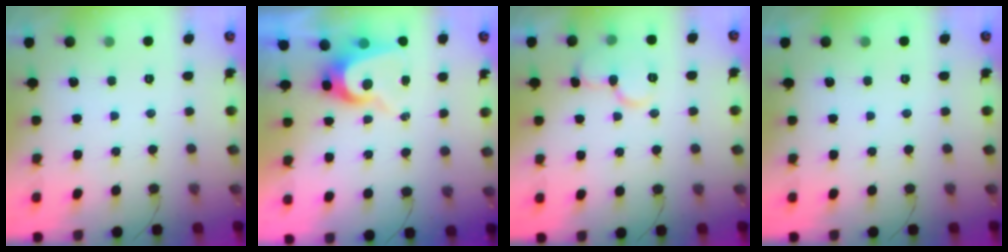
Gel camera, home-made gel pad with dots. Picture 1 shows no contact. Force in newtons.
{"total": 7.9, "press": 7.9, "slide": 0.7}
{"total": 9.6, "press": 9.5, "slide": 1.2}
{"total": 0.0}